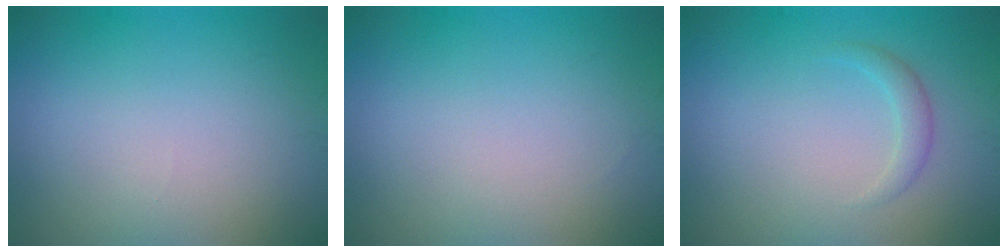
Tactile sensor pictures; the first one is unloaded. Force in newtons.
{"total": 0.0}
{"total": 1.4, "press": 1.4, "slide": 0.1}